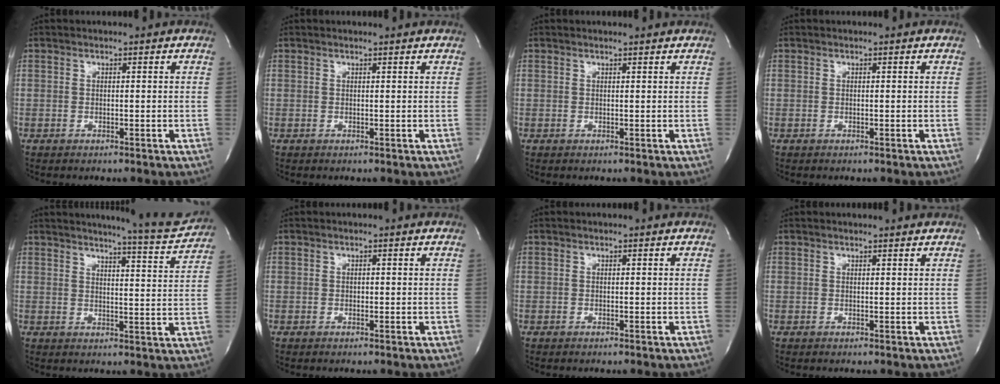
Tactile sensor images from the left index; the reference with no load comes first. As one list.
[{"total": 0.9, "force": [0.9, -0.1, 0.2], "torque": [-0.009, 0.002, 0.011]}, {"total": 1.5, "force": [1.4, -0.1, 0.3], "torque": [-0.010, 0.003, 0.017]}, {"total": 0.0}, {"total": 10.9, "force": [10.5, -0.4, 2.8], "torque": [-0.039, -0.044, 0.122]}, {"total": 0.0}, {"total": 0.0}, {"total": 3.0, "force": [2.9, 0.2, 0.5], "torque": [-0.012, 0.004, 0.029]}]